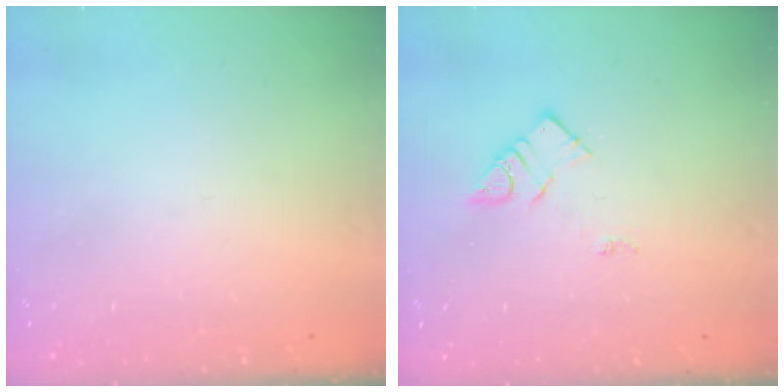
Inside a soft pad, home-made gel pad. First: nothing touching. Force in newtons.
{"total": 7.4, "press": 7.4, "slide": 0.2}